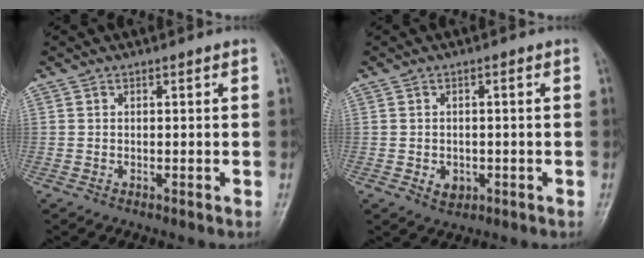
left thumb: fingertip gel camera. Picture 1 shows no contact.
{"total": 3.1, "force": [-0.9, 2.5, 1.7], "torque": [-0.015, 0.001, -0.008]}